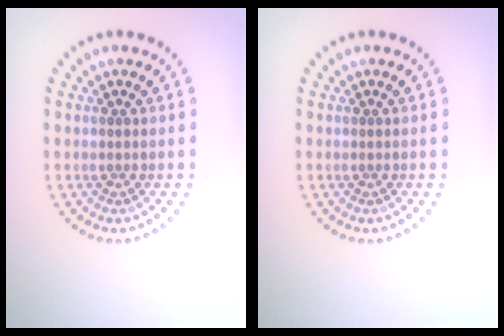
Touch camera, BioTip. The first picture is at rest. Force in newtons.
{"total": 0.0}